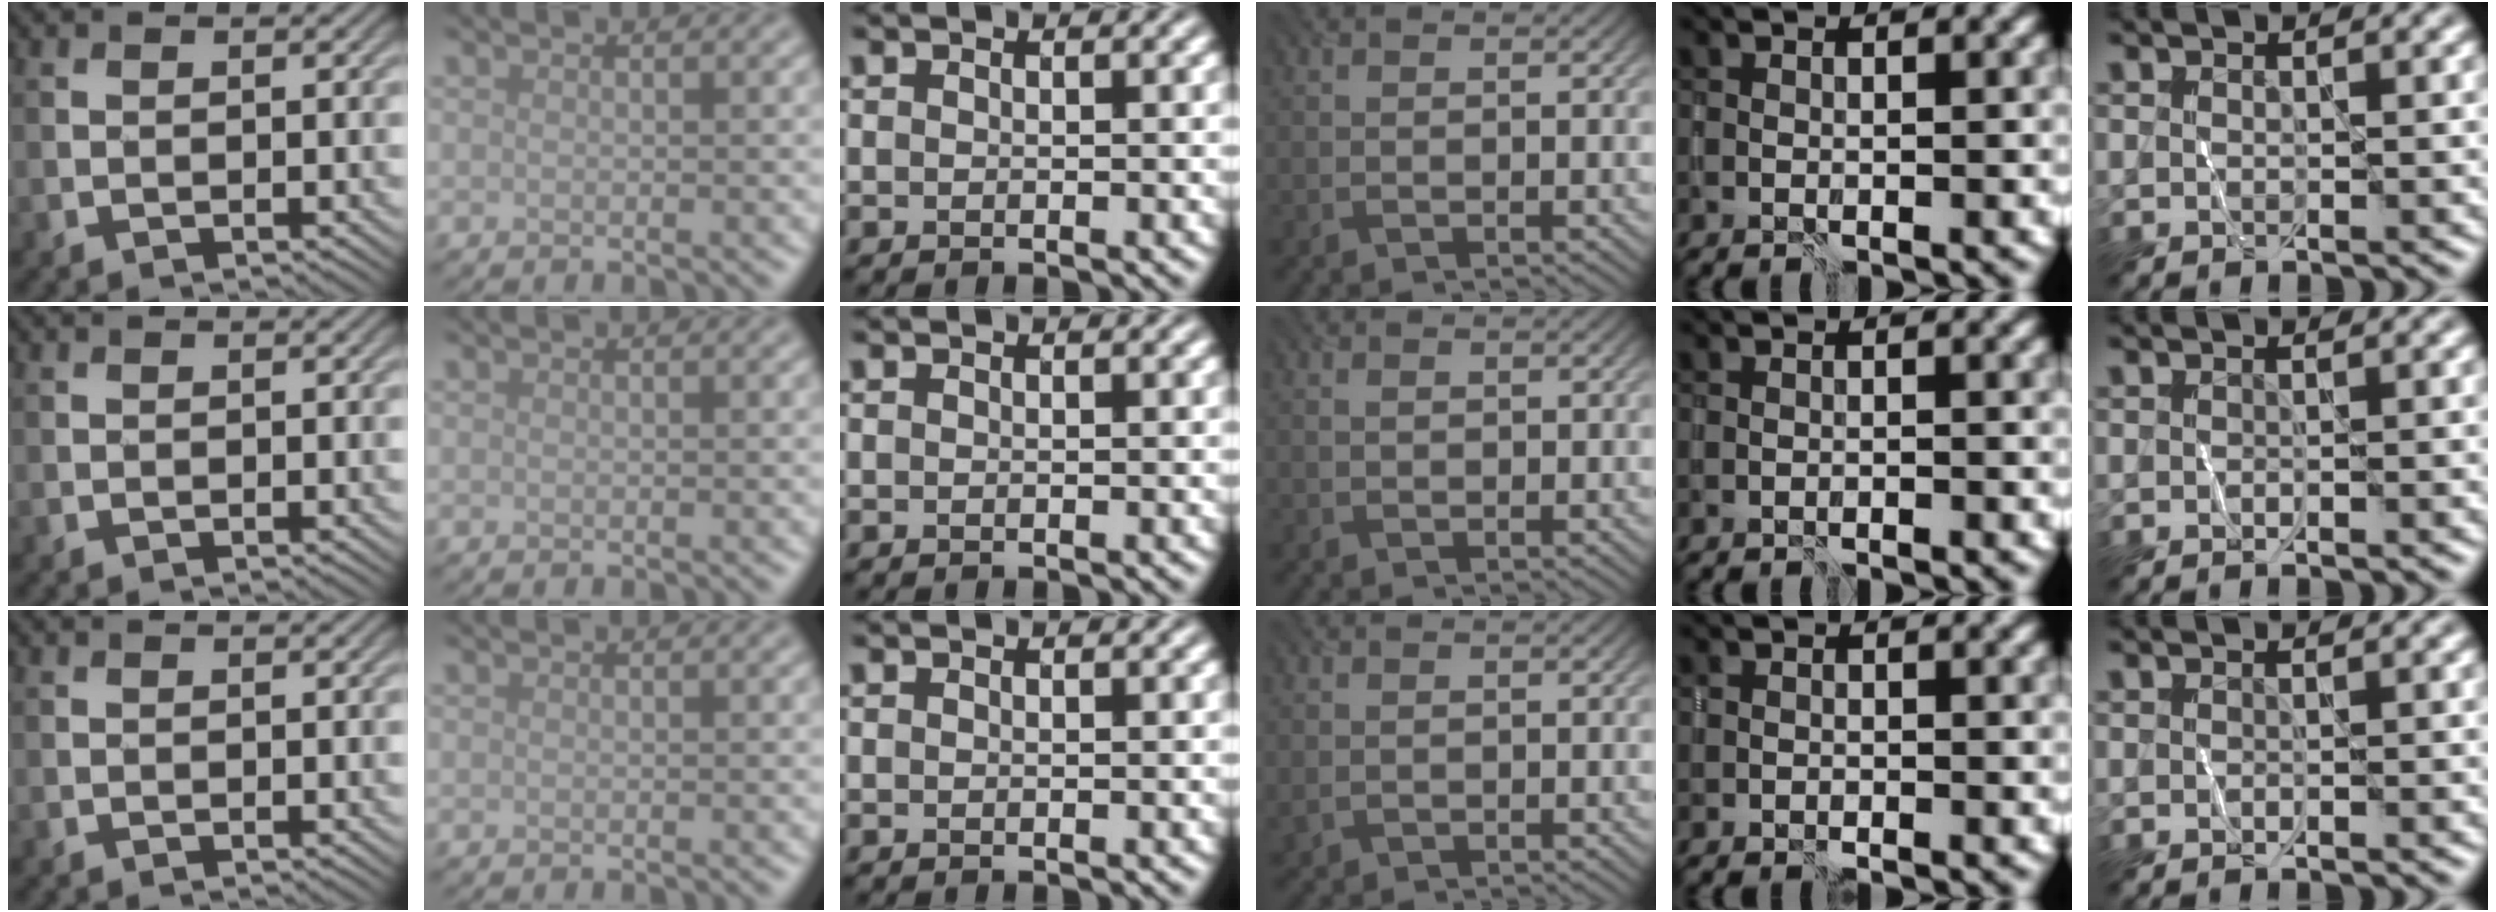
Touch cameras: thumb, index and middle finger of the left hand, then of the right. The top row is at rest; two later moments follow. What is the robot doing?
{"motion": "wrap", "object": "plastic wrap"}